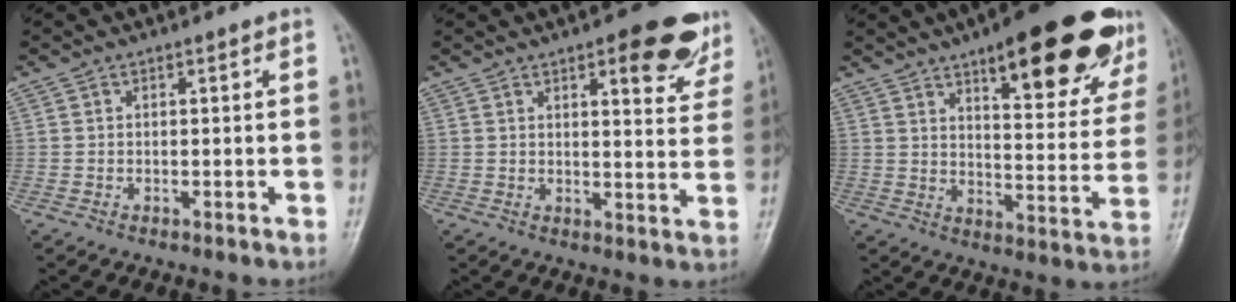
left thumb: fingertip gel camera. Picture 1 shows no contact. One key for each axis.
{"total": 9.6, "fx": 5.6, "fy": 3.4, "fz": 7.0, "tx": -0.057, "ty": -0.024, "tz": 0.066}
{"total": 24.7, "fx": 14.8, "fy": 7.7, "fz": 18.2, "tx": -0.205, "ty": -0.051, "tz": 0.202}